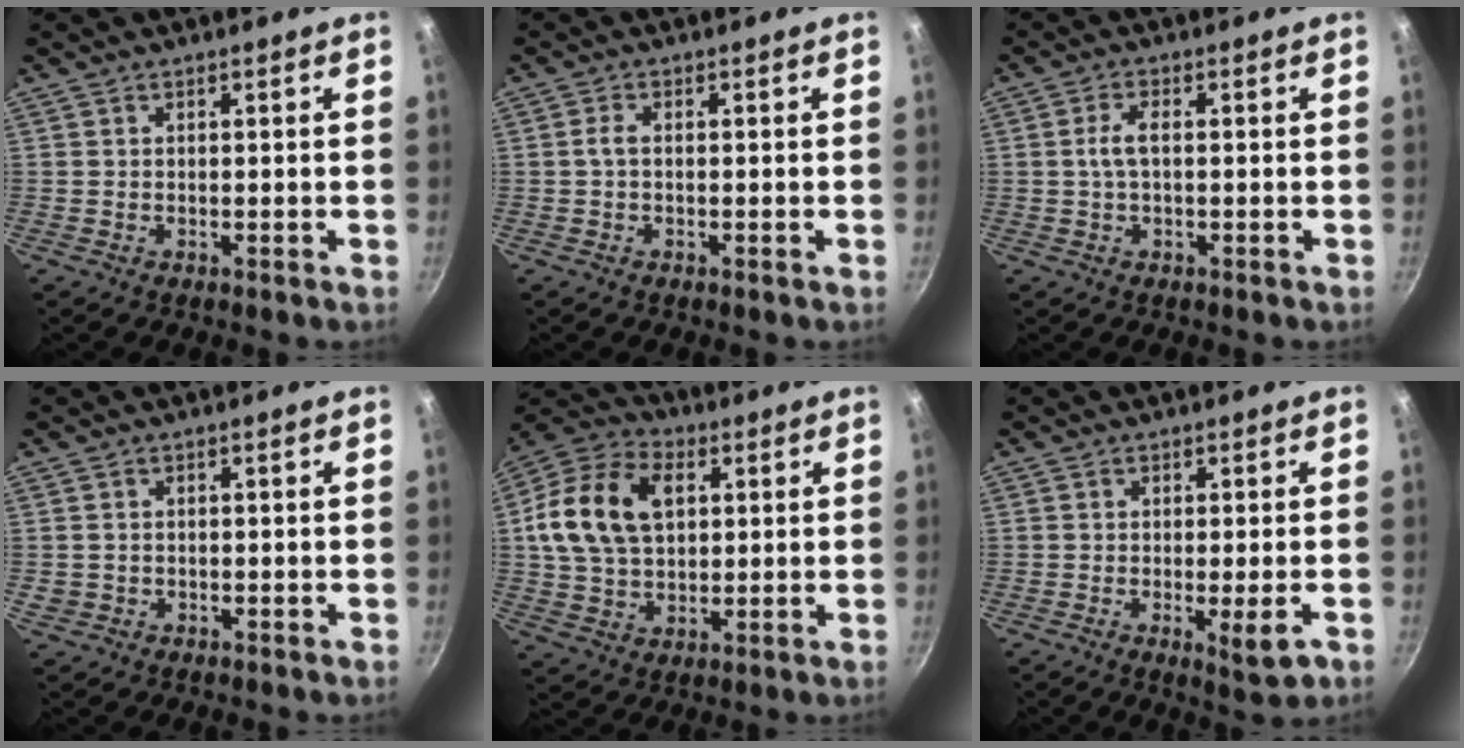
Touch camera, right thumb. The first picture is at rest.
{"total": 1.8, "force": [-0.2, 0.7, 1.7], "torque": [-0.044, 0.007, -0.008]}
{"total": 3.4, "force": [0.0, 1.4, 3.1], "torque": [-0.071, 0.011, -0.003]}
{"total": 1.5, "force": [-0.3, 1.4, 0.5], "torque": [-0.009, 0.003, -0.001]}
{"total": 16.9, "force": [3.6, 11.6, 11.7], "torque": [-0.199, 0.012, 0.056]}
{"total": 5.3, "force": [-1.7, 1.0, 5.0], "torque": [-0.077, -0.005, -0.022]}